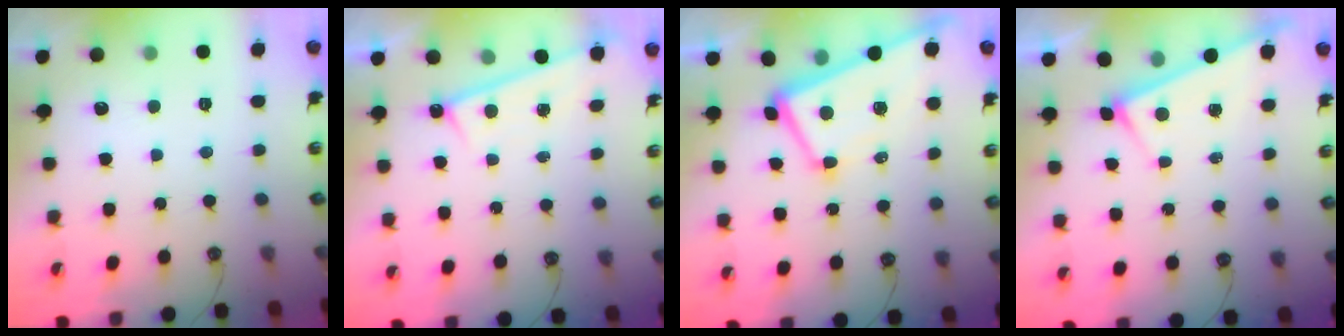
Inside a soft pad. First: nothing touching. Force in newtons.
{"total": 0.6, "press": 0.1, "slide": 0.6}
{"total": 3.1, "press": 3.0, "slide": 0.7}
{"total": 3.0, "press": 3.0, "slide": 0.2}